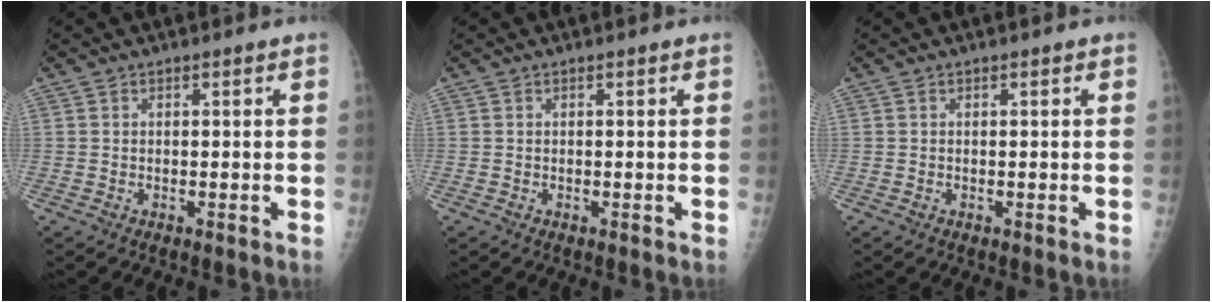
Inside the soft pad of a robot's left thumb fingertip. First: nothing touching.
{"total": 0.0}
{"total": 0.0}